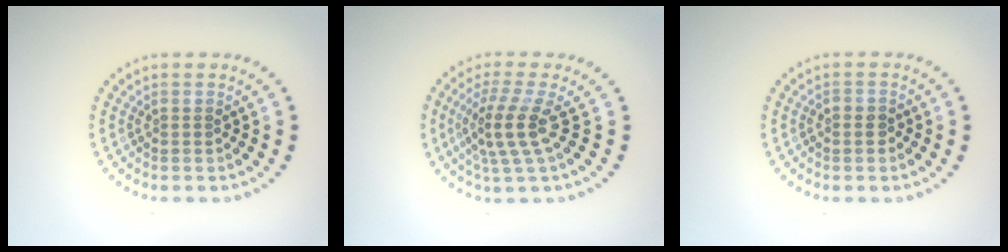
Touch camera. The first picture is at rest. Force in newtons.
{"total": 3.6, "press": 2.6, "slide": 2.4}
{"total": 0.8, "press": 0.7, "slide": 0.4}